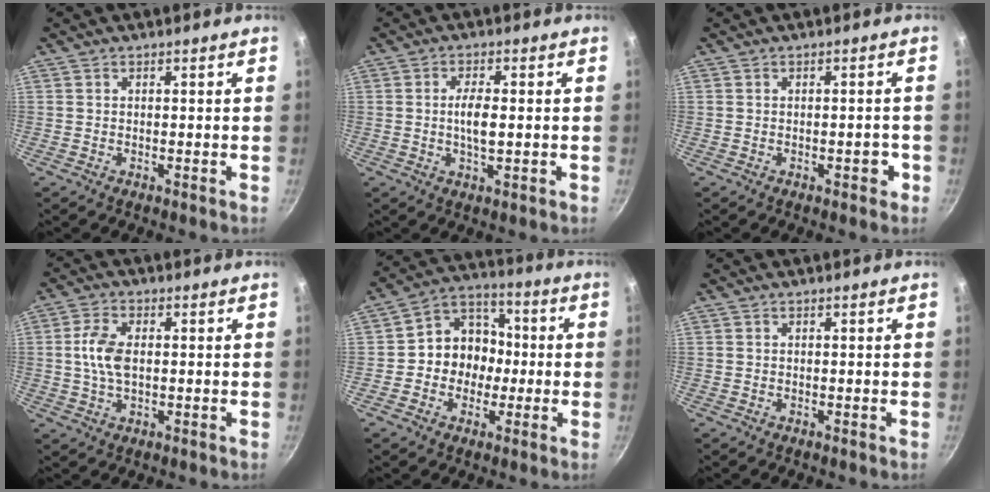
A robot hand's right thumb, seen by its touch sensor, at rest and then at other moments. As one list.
[{"total": 4.7, "force": [-0.1, 1.7, 4.4], "torque": [-0.088, 0.000, -0.003]}, {"total": 2.3, "force": [-0.9, 1.3, 1.7], "torque": [-0.010, 0.009, -0.013]}, {"total": 6.6, "force": [0.4, 3.7, 5.4], "torque": [-0.105, 0.008, 0.005]}, {"total": 11.2, "force": [-1.1, 9.8, 5.3], "torque": [-0.031, 0.034, -0.037]}, {"total": 0.0}]